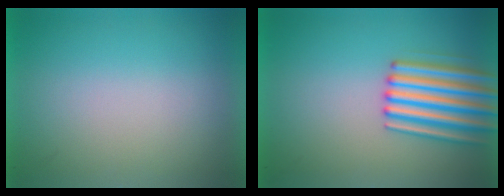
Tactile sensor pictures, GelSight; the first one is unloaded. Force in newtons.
{"total": 4.7}